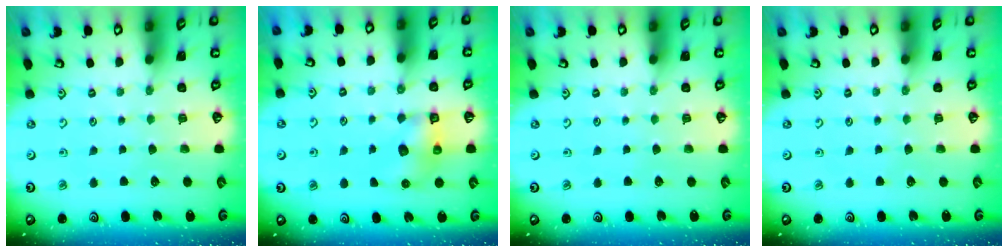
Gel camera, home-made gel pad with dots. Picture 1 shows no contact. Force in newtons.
{"total": 6.8, "press": 6.8, "slide": 0.5}
{"total": 0.0}
{"total": 0.0}